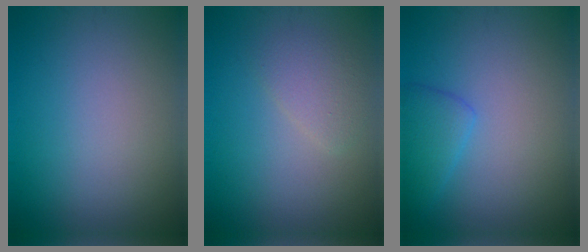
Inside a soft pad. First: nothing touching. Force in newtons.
{"total": 1.9, "press": 1.9, "slide": 0.1}
{"total": 2.5, "press": 2.5, "slide": 0.0}